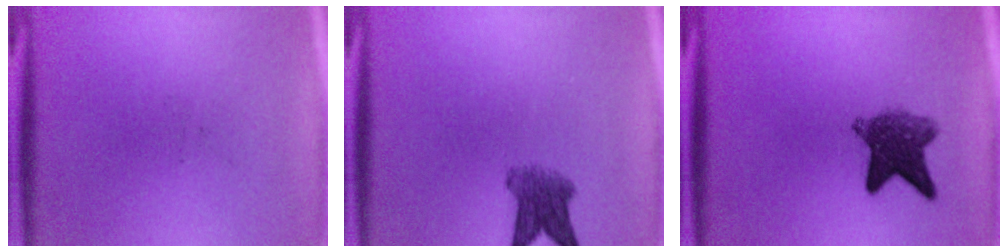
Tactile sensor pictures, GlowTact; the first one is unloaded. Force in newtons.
{"total": 4.8}
{"total": 7.0}